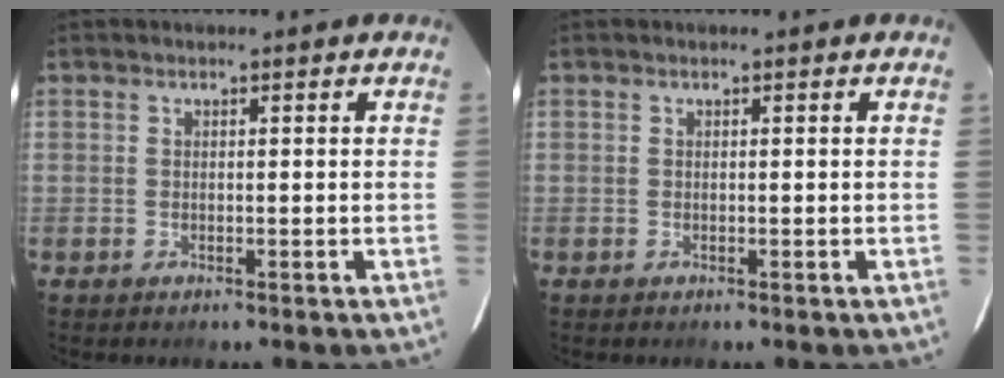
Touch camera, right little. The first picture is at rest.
{"total": 0.0}